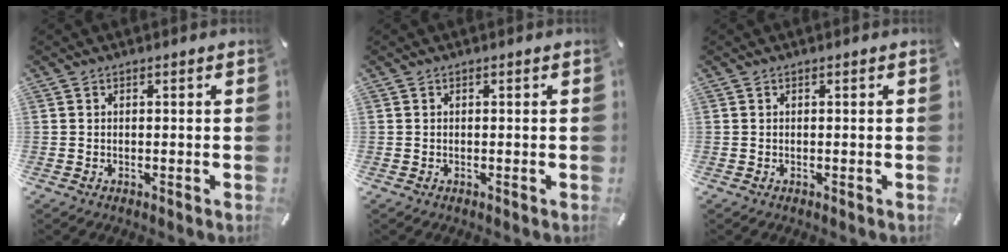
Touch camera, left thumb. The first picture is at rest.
{"total": 0.0}
{"total": 0.0}